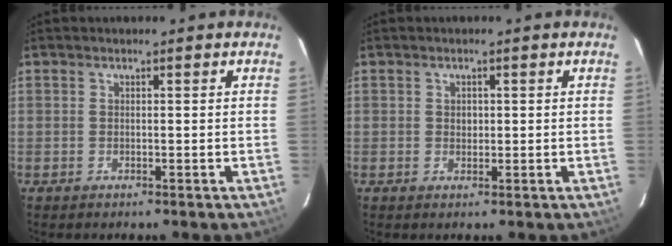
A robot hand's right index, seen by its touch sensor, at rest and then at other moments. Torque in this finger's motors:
{"motor_torque": [0.03, 0.02, 0.01, 0.02]}